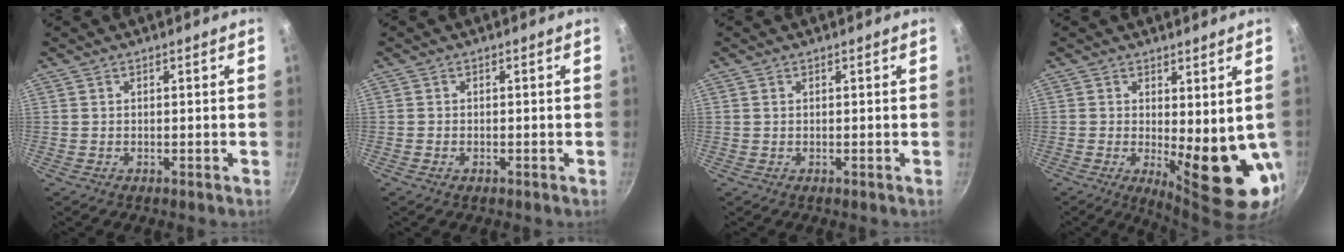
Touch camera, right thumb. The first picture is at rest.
{"total": 0.9, "force": [-0.5, 0.6, 0.5], "torque": [-0.009, 0.000, -0.009]}
{"total": 0.0}
{"total": 11.9, "force": [-0.4, 4.3, 11.1], "torque": [-0.132, -0.022, 0.009]}